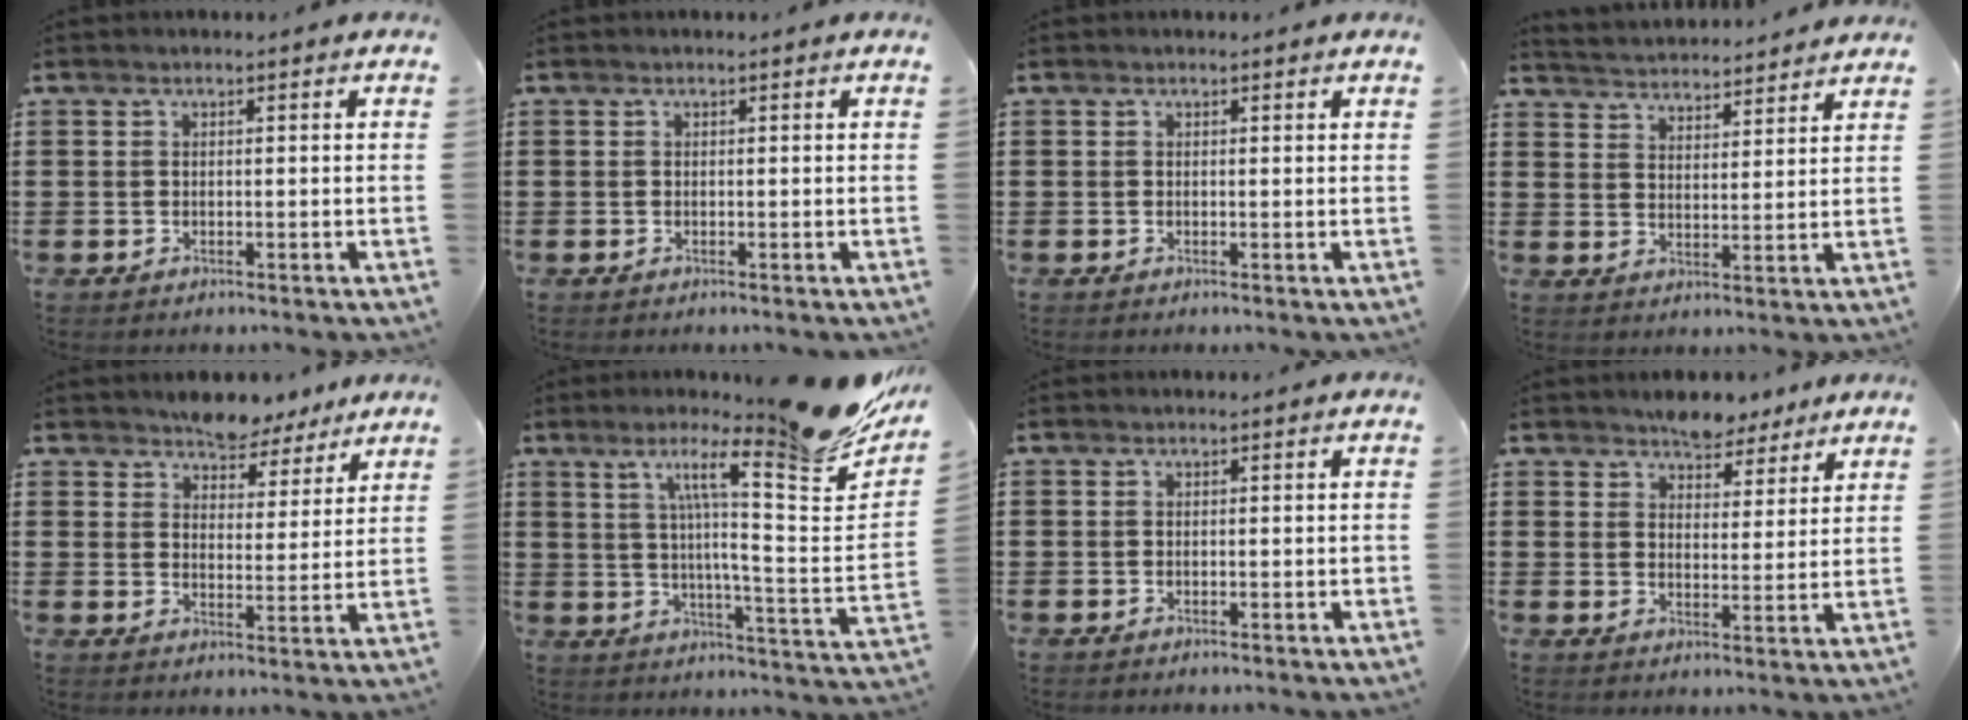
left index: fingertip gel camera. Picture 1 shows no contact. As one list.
[{"total": 0.0}, {"total": 0.0}, {"total": 3.7, "force": [3.6, 0.0, -0.9], "torque": [-0.004, -0.026, 0.060]}, {"total": 4.8, "force": [4.6, 1.1, -0.4], "torque": [-0.011, -0.016, 0.087]}, {"total": 15.6, "force": [10.4, 0.9, 11.6], "torque": [-0.197, -0.070, 0.153]}, {"total": 0.0}, {"total": 4.5, "force": [4.3, 1.5, 0.2], "torque": [-0.011, -0.011, 0.081]}]